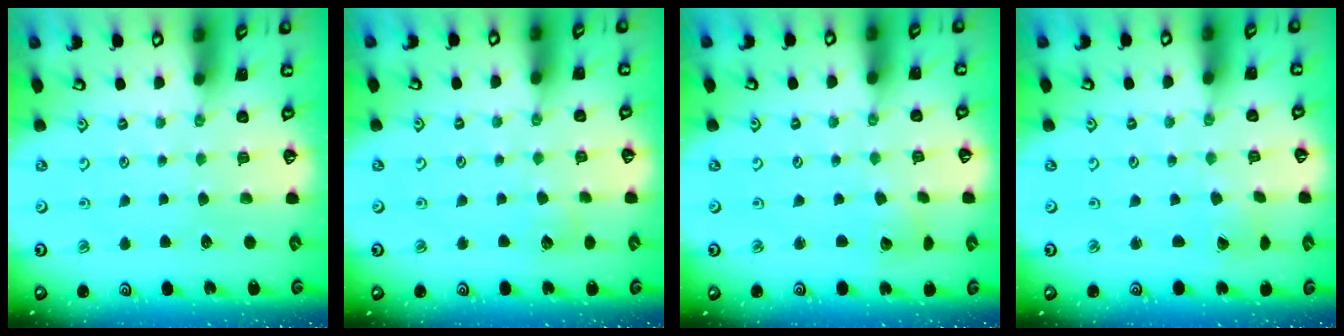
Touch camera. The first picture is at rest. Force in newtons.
{"total": 4.6, "press": 4.5, "slide": 0.5}
{"total": 2.5, "press": 2.5, "slide": 0.3}
{"total": 0.6, "press": 0.6, "slide": 0.1}